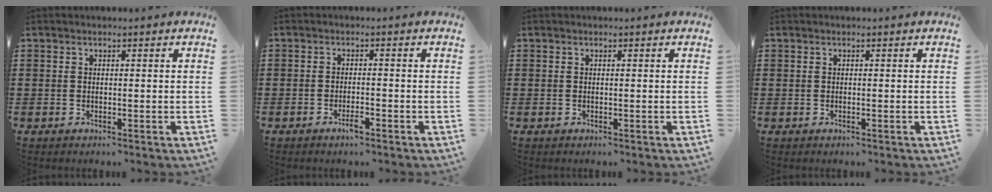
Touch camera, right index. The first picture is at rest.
{"total": 2.1, "force": [-1.4, 0.4, 1.5], "torque": [-0.027, 0.000, -0.025]}
{"total": 0.0}
{"total": 0.0}